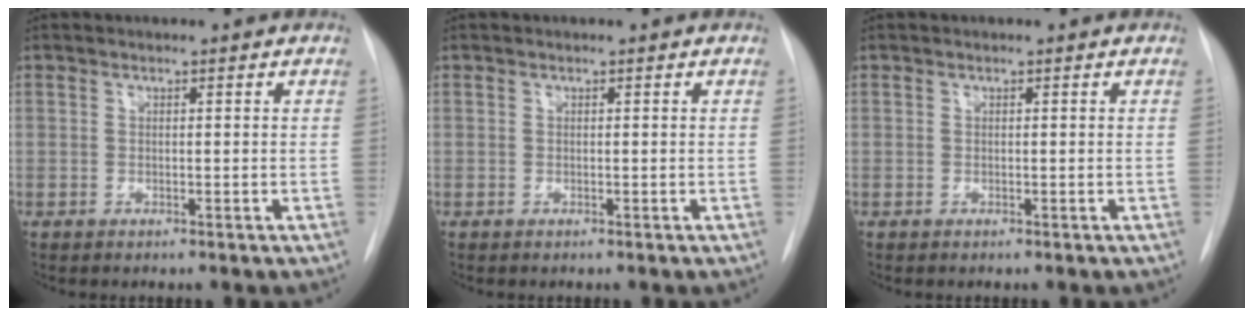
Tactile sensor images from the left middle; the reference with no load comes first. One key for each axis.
{"total": 0.0}
{"total": 0.0}